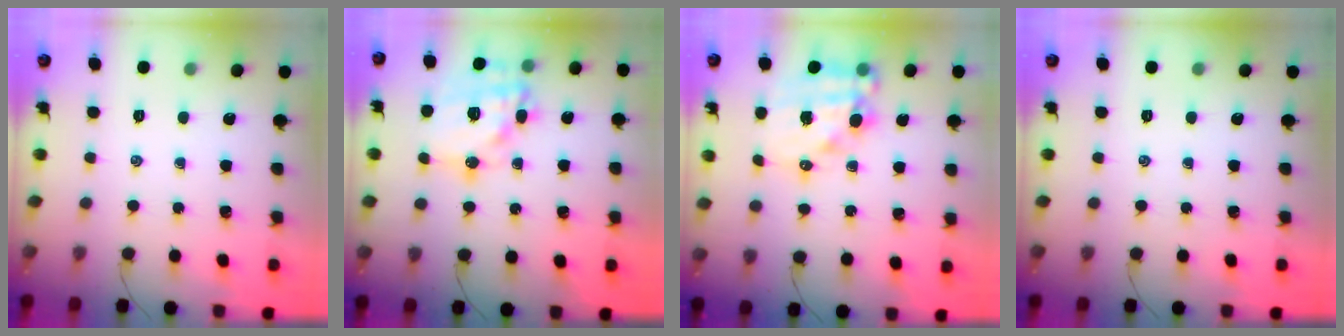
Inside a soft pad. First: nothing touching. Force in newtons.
{"total": 19.1, "press": 18.9, "slide": 3.2}
{"total": 13.5, "press": 13.2, "slide": 3.1}
{"total": 0.0}